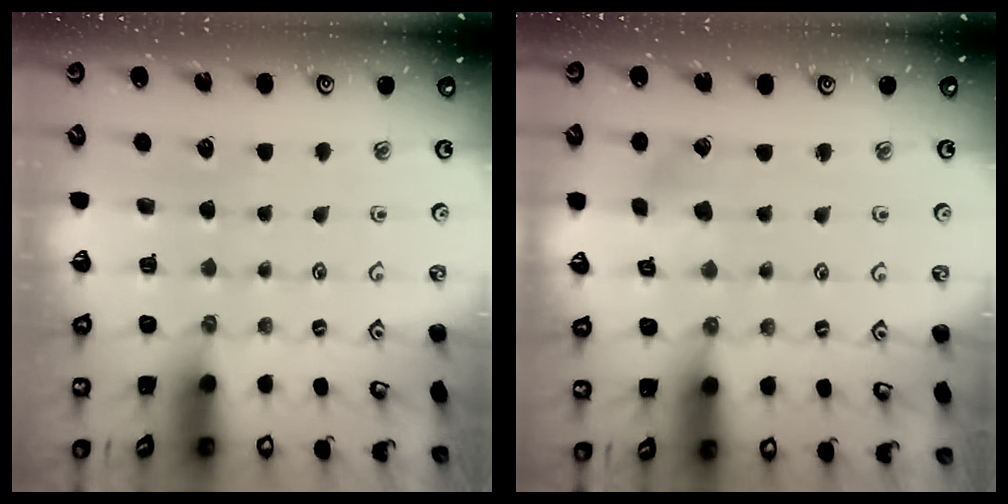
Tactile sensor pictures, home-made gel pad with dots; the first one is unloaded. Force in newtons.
{"total": 2.0, "press": 2.0, "slide": 0.1}